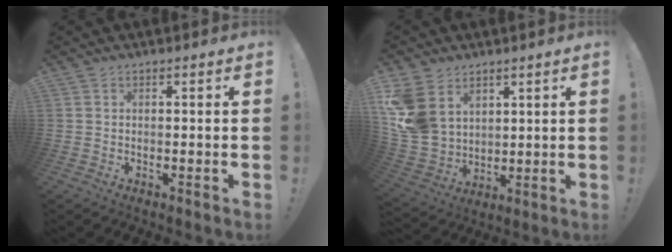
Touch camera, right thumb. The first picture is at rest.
{"total": 14.4, "force": [5.9, 11.0, 7.1], "torque": [-0.146, -0.033, 0.120]}